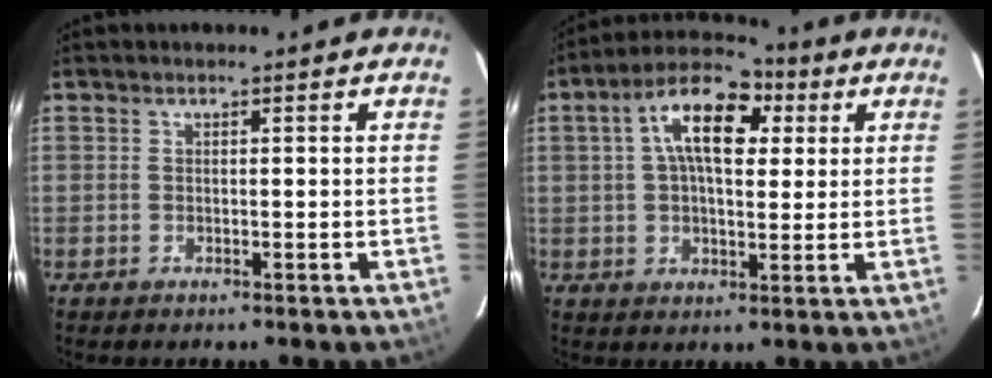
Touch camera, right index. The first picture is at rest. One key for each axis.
{"total": 13.0, "fx": 4.0, "fy": 6.6, "fz": 10.5, "tx": -0.183, "ty": 0.033, "tz": 0.055}